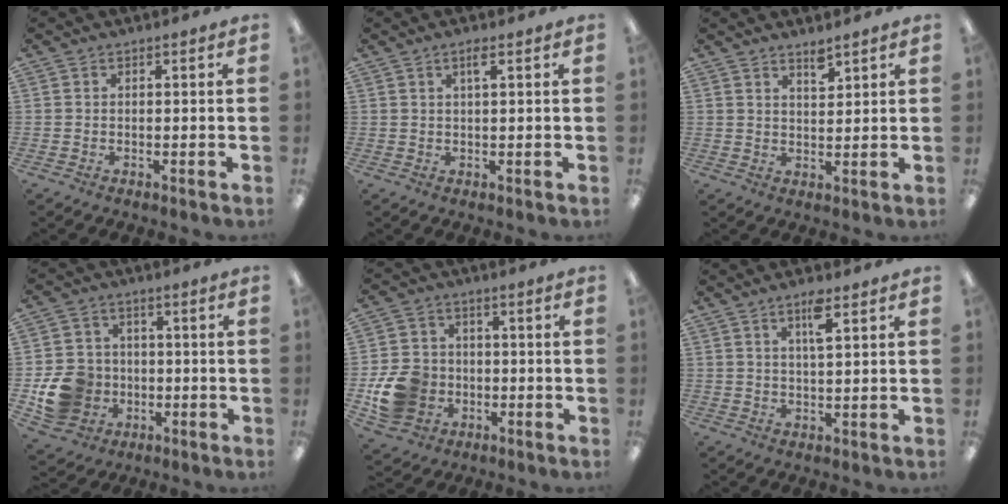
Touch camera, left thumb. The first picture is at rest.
{"total": 2.2, "force": [1.2, 0.4, 1.8], "torque": [-0.031, 0.002, 0.018]}
{"total": 3.3, "force": [2.9, 0.7, 1.3], "torque": [-0.015, -0.018, 0.050]}
{"total": 11.0, "force": [-2.7, 9.9, 4.0], "torque": [-0.089, 0.025, -0.038]}
{"total": 11.5, "force": [-3.1, 9.7, 5.2], "torque": [-0.109, 0.023, -0.049]}
{"total": 5.0, "force": [2.9, 1.1, 3.9], "torque": [-0.072, -0.003, 0.046]}